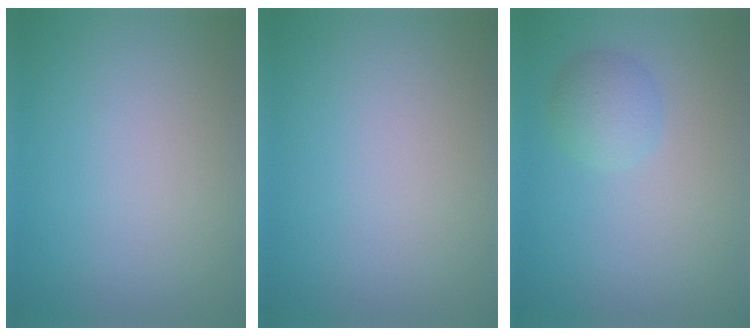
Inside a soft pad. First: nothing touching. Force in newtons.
{"total": 0.0}
{"total": 2.2, "press": 2.2, "slide": 0.1}